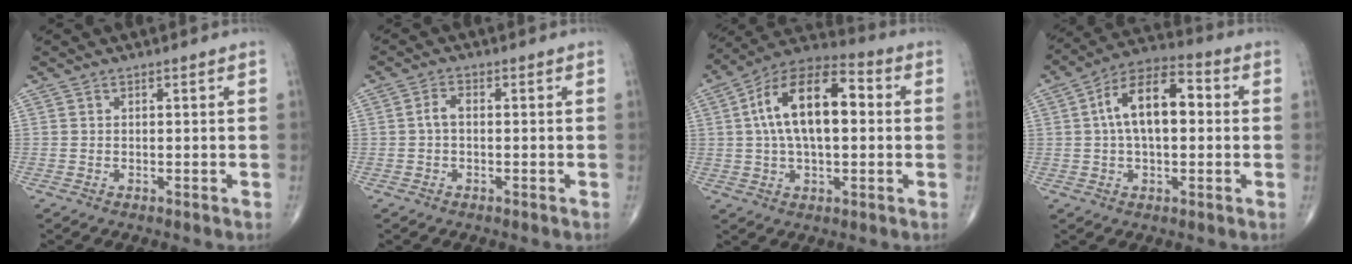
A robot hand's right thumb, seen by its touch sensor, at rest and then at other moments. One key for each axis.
{"total": 2.3, "fx": -0.2, "fy": 1.3, "fz": 1.9, "tx": -0.037, "ty": 0.009, "tz": -0.008}
{"total": 17.5, "fx": 2.4, "fy": 8.8, "fz": 14.9, "tx": -0.252, "ty": 0.032, "tz": 0.032}
{"total": 13.7, "fx": 1.6, "fy": 7.2, "fz": 11.5, "tx": -0.191, "ty": 0.032, "tz": 0.018}